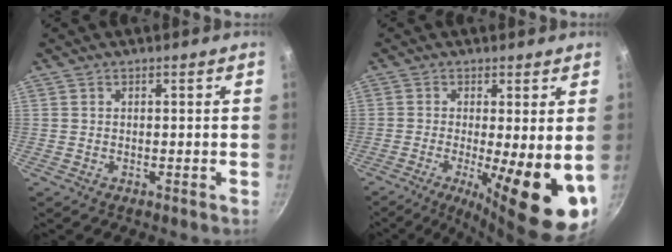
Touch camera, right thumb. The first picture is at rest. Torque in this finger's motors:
{"motor_torque": [-0.03, 1.59, 0.06, -0.09, 0.17]}